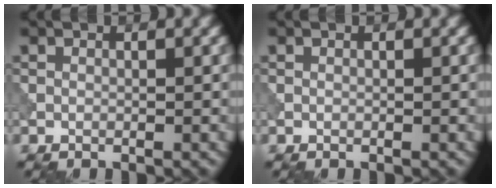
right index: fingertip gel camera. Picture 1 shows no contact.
{"total": 0.0}